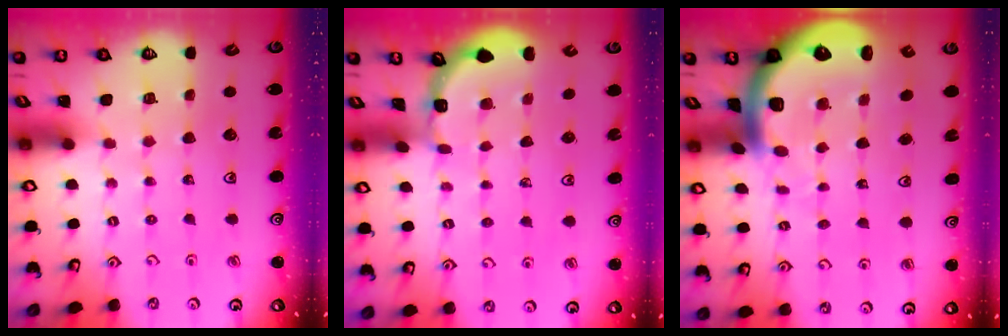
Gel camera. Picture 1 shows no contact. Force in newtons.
{"total": 1.3, "press": 1.3, "slide": 0.1}
{"total": 7.9, "press": 7.8, "slide": 1.1}